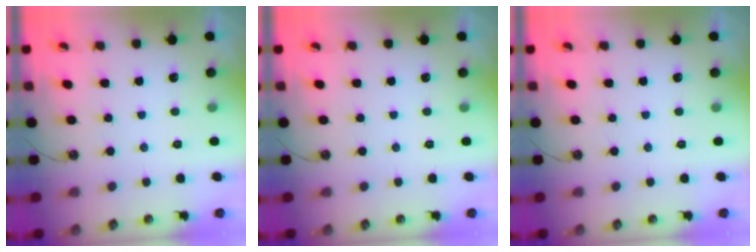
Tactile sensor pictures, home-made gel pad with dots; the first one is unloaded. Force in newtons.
{"total": 0.0}
{"total": 0.0}